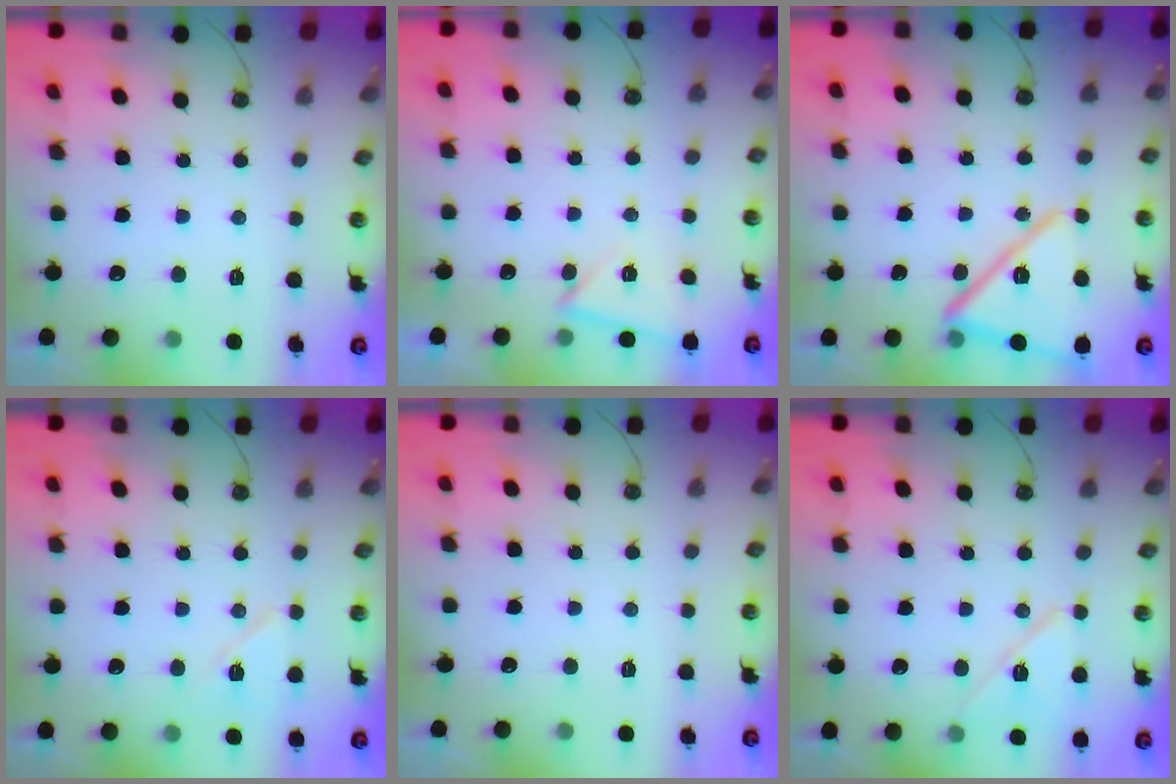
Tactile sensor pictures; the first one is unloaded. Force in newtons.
{"total": 3.9, "press": 3.8, "slide": 0.7}
{"total": 17.7, "press": 17.7, "slide": 0.9}
{"total": 7.6, "press": 7.5, "slide": 1.1}
{"total": 0.0}
{"total": 10.5, "press": 10.5, "slide": 0.7}